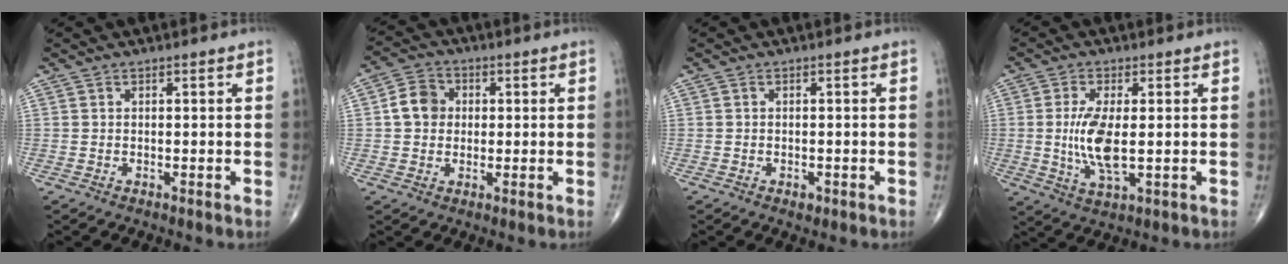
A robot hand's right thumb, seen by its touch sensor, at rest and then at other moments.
{"total": 6.1, "force": [0.6, 5.2, 3.1], "torque": [-0.043, 0.011, 0.002]}
{"total": 1.3, "force": [-0.7, 0.8, 0.8], "torque": [-0.008, 0.000, -0.009]}
{"total": 8.5, "force": [-0.2, 3.0, 7.9], "torque": [-0.166, -0.015, 0.001]}